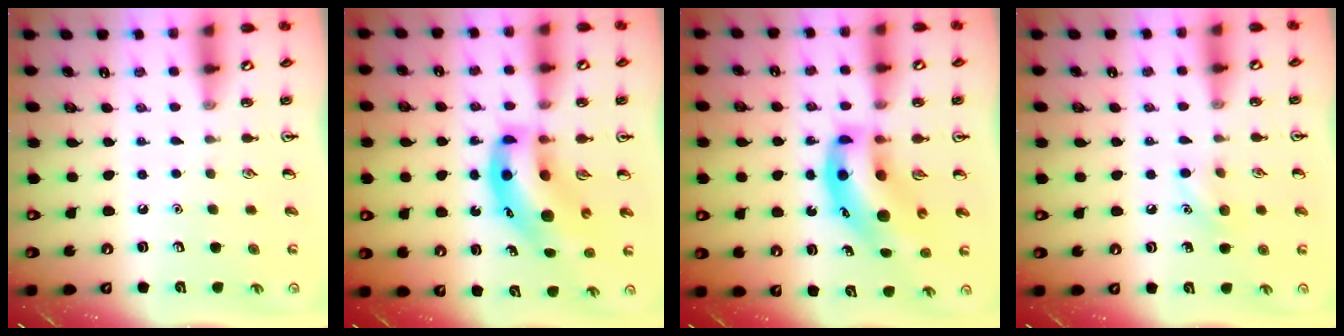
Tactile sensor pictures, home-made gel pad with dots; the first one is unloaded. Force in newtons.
{"total": 12.9, "press": 12.5, "slide": 3.5}
{"total": 12.9, "press": 12.5, "slide": 3.5}
{"total": 6.3, "press": 6.1, "slide": 1.6}